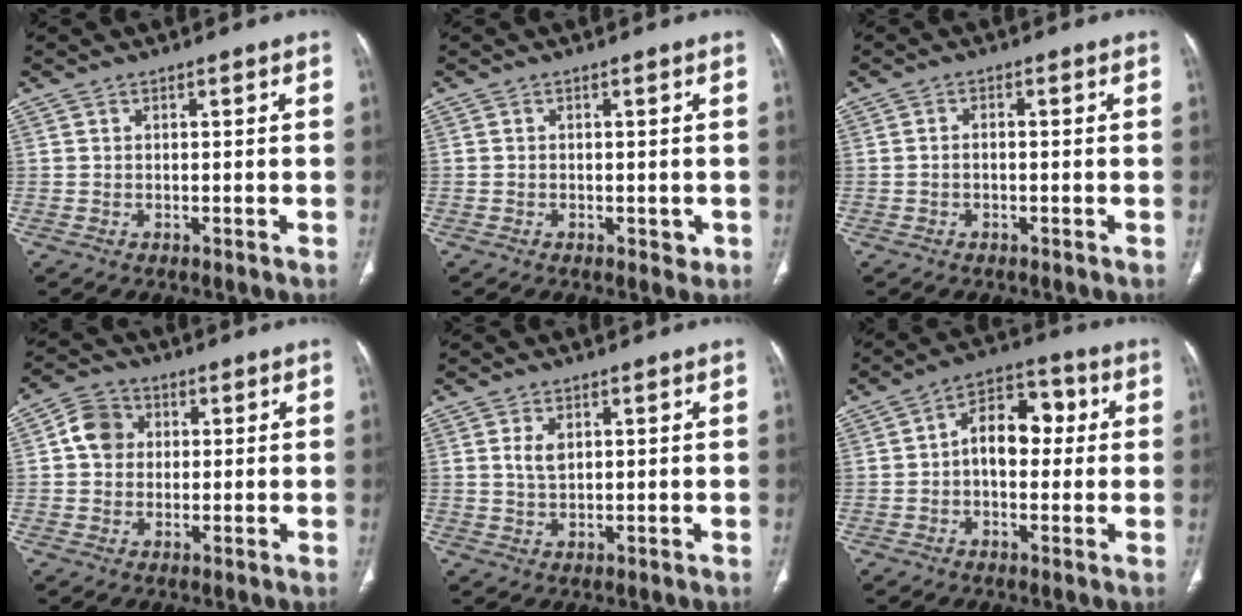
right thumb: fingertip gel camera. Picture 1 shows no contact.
{"total": 1.7, "force": [-0.5, 1.1, 1.2], "torque": [-0.008, -0.001, -0.004]}
{"total": 1.2, "force": [-0.4, 0.7, 1.0], "torque": [-0.016, 0.006, -0.007]}
{"total": 6.2, "force": [1.0, 5.4, 2.9], "torque": [-0.039, 0.009, 0.009]}
{"total": 2.9, "force": [0.9, 1.6, 2.2], "torque": [-0.042, -0.003, 0.021]}
{"total": 10.1, "force": [0.6, 6.6, 7.6], "torque": [-0.088, 0.031, -0.001]}